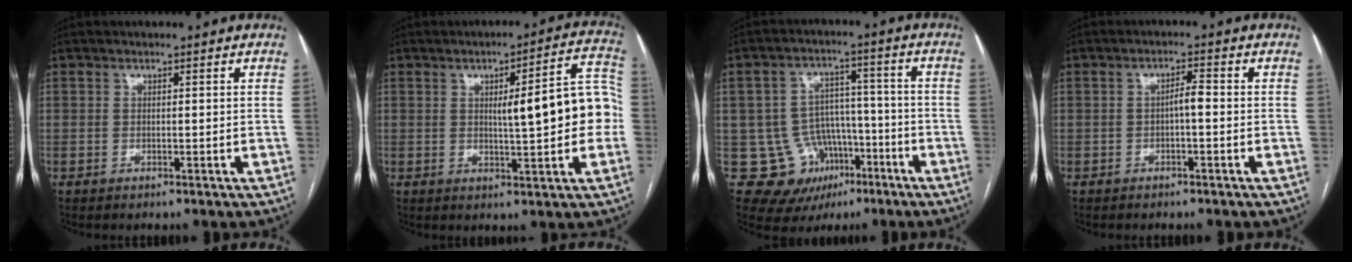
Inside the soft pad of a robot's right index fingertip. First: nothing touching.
{"total": 11.7, "force": [0.0, 2.1, 11.5], "torque": [-0.141, 0.032, 0.001]}
{"total": 11.3, "force": [-4.2, 10.1, 2.9], "torque": [-0.045, 0.045, -0.048]}
{"total": 2.3, "force": [-0.4, 0.5, 2.2], "torque": [-0.034, 0.008, -0.008]}